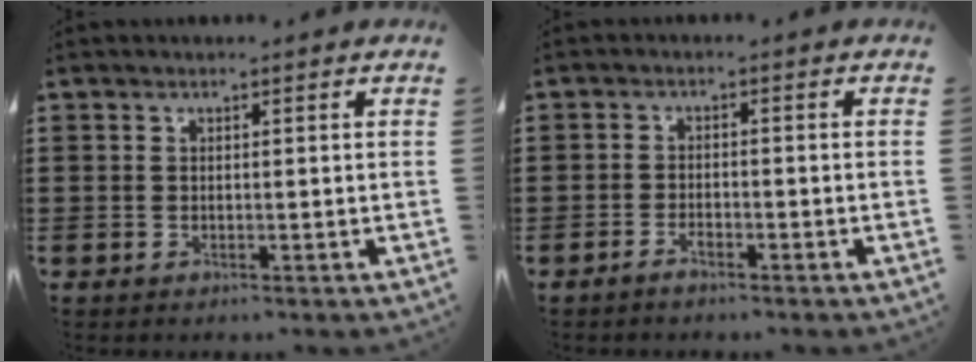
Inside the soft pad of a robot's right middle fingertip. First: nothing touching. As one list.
[{"total": 1.8, "force": [-1.4, 0.4, 1.0], "torque": [-0.021, 0.000, -0.027]}]